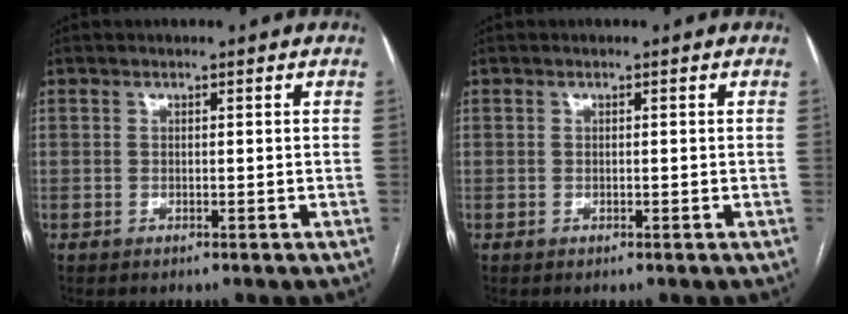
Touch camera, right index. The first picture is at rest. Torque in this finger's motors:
{"motor_torque": [-0.17, 0.10, -0.04, 0.00]}